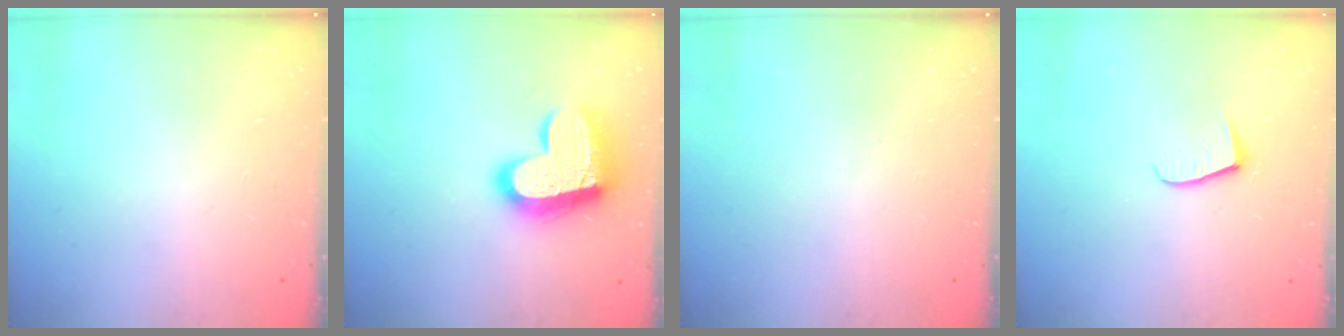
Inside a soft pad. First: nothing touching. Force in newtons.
{"total": 17.2, "press": 17.2, "slide": 1.3}
{"total": 0.0}
{"total": 5.4, "press": 5.4, "slide": 0.5}